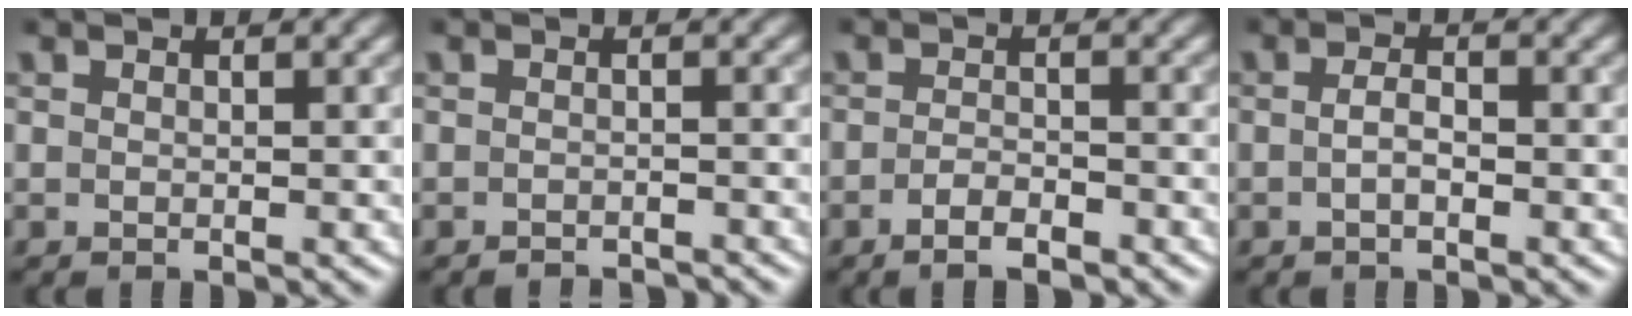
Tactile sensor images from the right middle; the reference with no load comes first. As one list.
[{"total": 2.3, "force": [-2.2, 0.3, 0.4], "torque": [0.004, 0.000, -0.028]}, {"total": 2.4, "force": [-1.6, 0.7, 1.6], "torque": [-0.028, 0.001, -0.030]}, {"total": 1.4, "force": [-0.4, 0.5, 1.3], "torque": [-0.027, 0.000, -0.009]}]